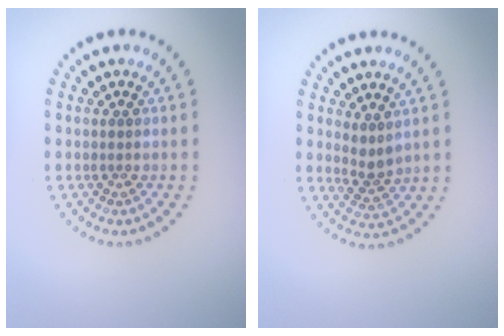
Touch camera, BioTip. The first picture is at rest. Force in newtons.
{"total": 2.0, "press": 1.5, "slide": 1.3}